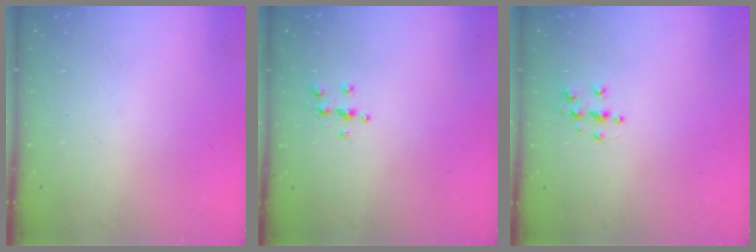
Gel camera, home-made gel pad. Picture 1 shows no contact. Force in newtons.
{"total": 4.4, "press": 4.4, "slide": 0.4}
{"total": 4.6, "press": 4.6, "slide": 0.5}